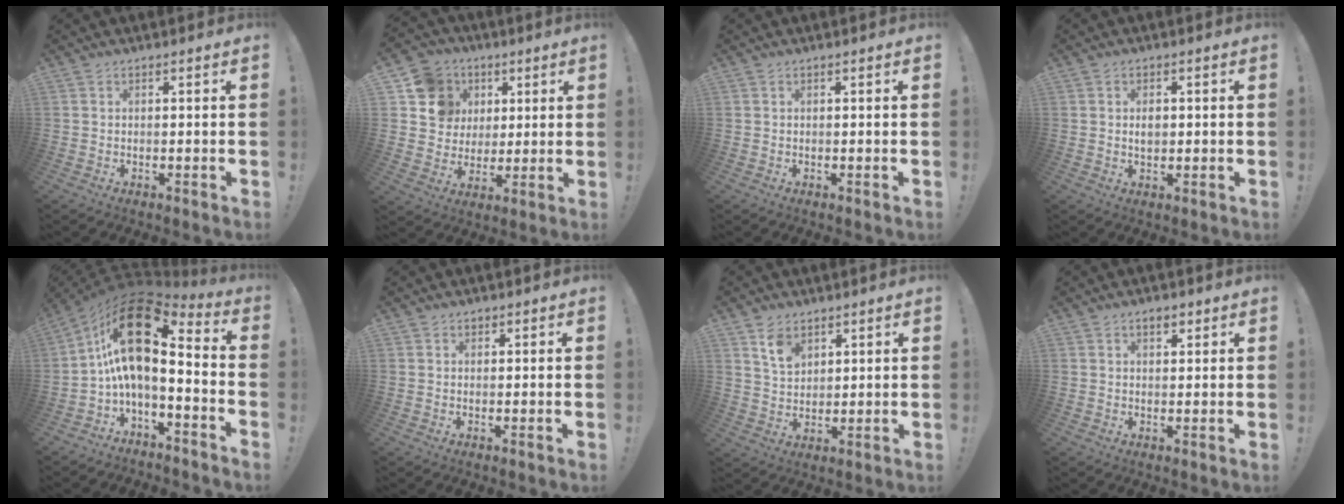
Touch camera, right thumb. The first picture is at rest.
{"total": 12.4, "force": [4.2, 11.2, 3.2], "torque": [-0.049, -0.011, 0.092]}
{"total": 0.0}
{"total": 2.5, "force": [0.3, 1.7, 1.8], "torque": [-0.016, -0.002, -0.001]}
{"total": 18.2, "force": [3.7, 7.5, 16.2], "torque": [-0.293, -0.024, 0.064]}
{"total": 0.6, "force": [0.4, 0.5, 0.0], "torque": [0.005, -0.003, 0.008]}
{"total": 7.5, "force": [4.9, 4.8, 3.1], "torque": [-0.049, -0.024, 0.092]}
{"total": 2.8, "force": [1.6, 1.4, 1.7], "torque": [-0.025, -0.001, 0.027]}